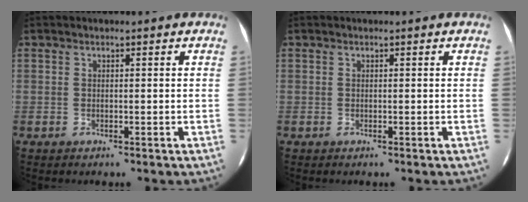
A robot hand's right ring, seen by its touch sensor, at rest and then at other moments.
{"total": 0.0}